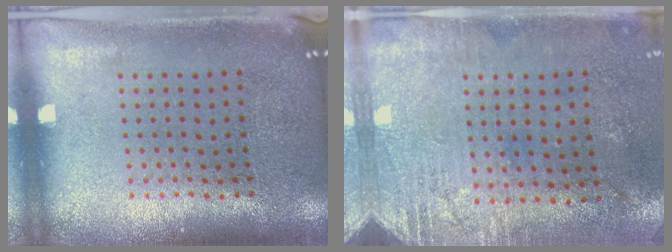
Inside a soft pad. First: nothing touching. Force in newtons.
{"total": 2.7, "press": 2.3, "slide": 1.4}